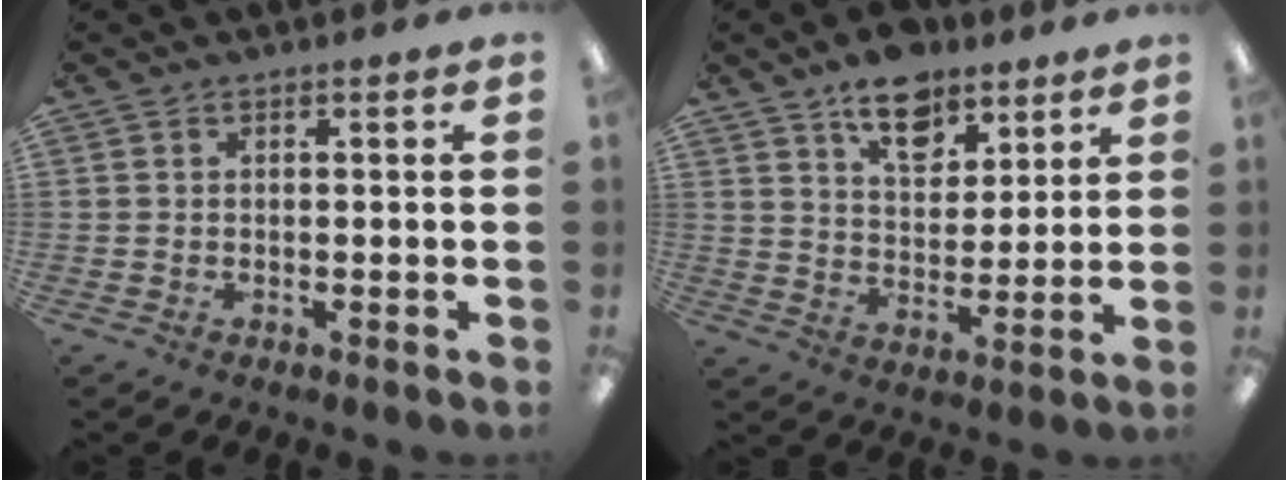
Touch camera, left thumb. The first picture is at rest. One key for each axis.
{"total": 12.3, "fx": 8.8, "fy": 6.7, "fz": 5.4, "tx": -0.062, "ty": -0.049, "tz": 0.155}